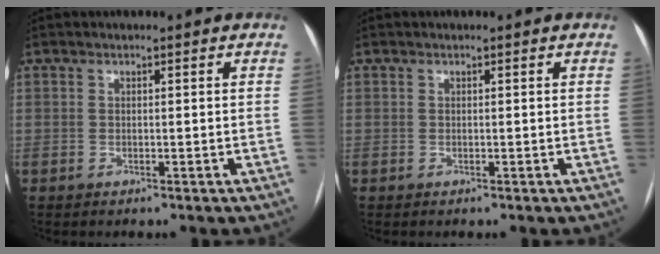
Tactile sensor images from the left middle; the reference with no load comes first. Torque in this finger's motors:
{"motor_torque": [0.10, -0.08, -0.10, -0.01]}